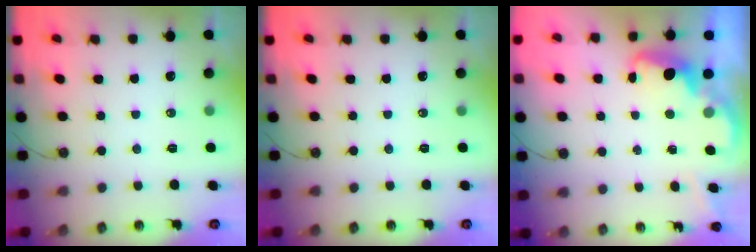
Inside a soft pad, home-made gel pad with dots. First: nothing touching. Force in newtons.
{"total": 0.0}
{"total": 2.7, "press": 2.6, "slide": 0.8}